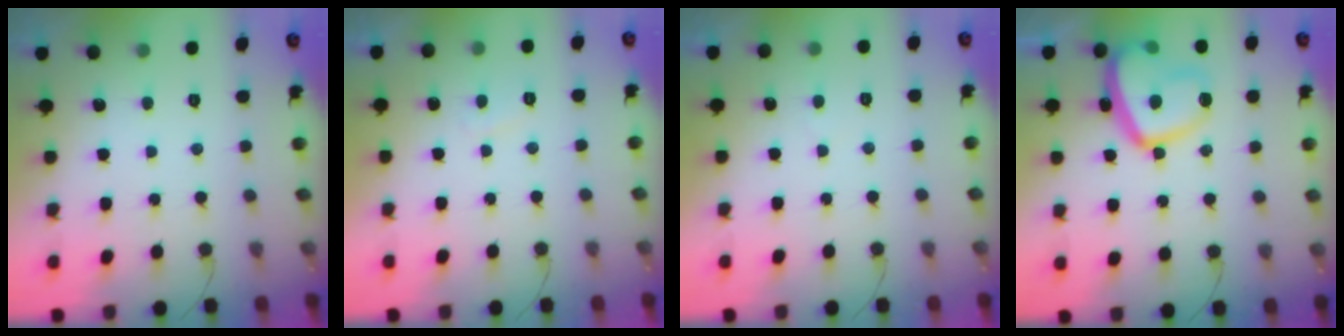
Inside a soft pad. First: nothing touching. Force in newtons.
{"total": 2.0, "press": 1.9, "slide": 0.6}
{"total": 2.8, "press": 2.8, "slide": 0.3}
{"total": 17.1, "press": 17.1, "slide": 1.4}